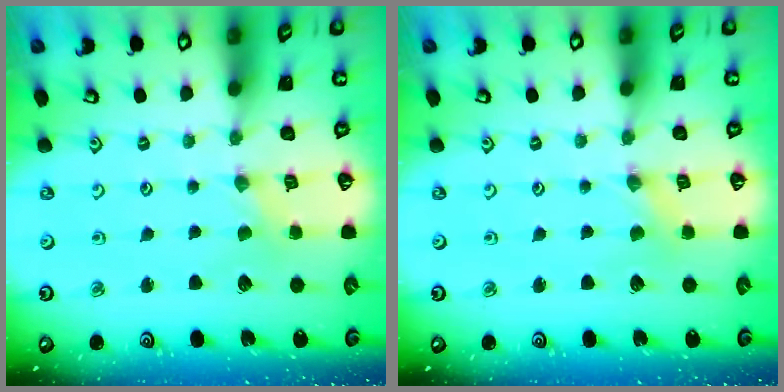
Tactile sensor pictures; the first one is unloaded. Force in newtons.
{"total": 0.7, "press": 0.6, "slide": 0.1}